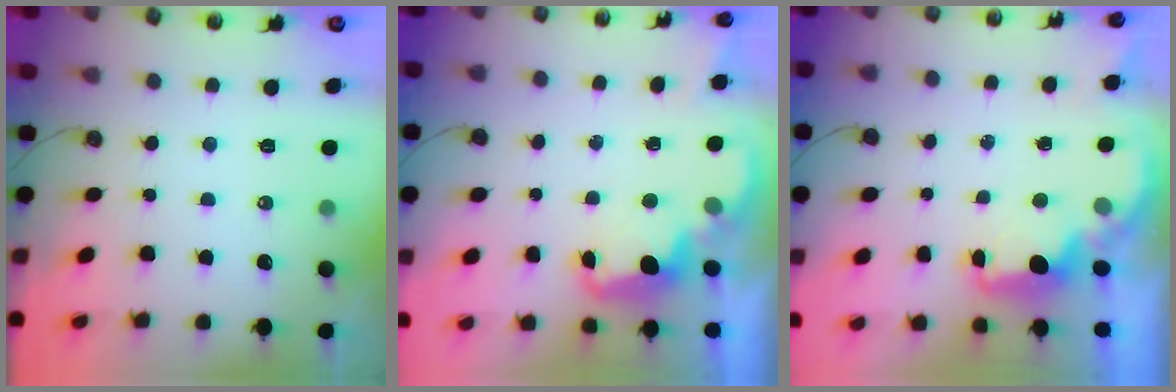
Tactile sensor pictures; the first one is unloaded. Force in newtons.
{"total": 2.7, "press": 2.7, "slide": 0.7}
{"total": 2.2, "press": 2.1, "slide": 0.7}